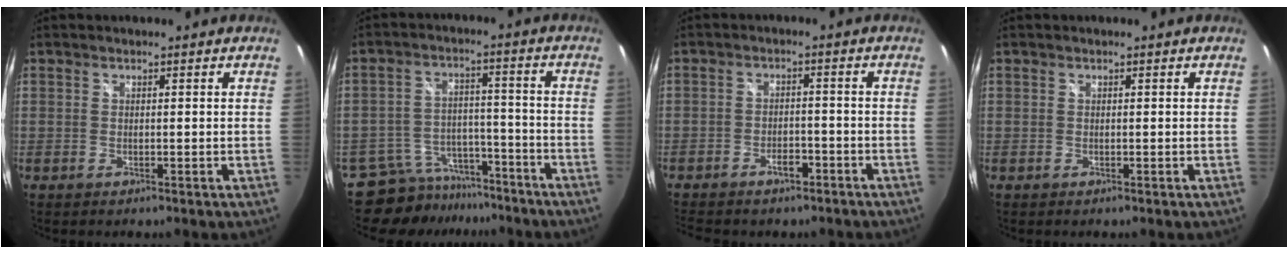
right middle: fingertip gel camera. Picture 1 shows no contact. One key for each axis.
{"total": 11.3, "fx": -9.8, "fy": 5.4, "fz": 1.7, "tx": -0.049, "ty": 0.021, "tz": -0.138}
{"total": 6.5, "fx": -5.1, "fy": 3.2, "fz": 2.6, "tx": -0.063, "ty": 0.006, "tz": -0.069}
{"total": 0.0}